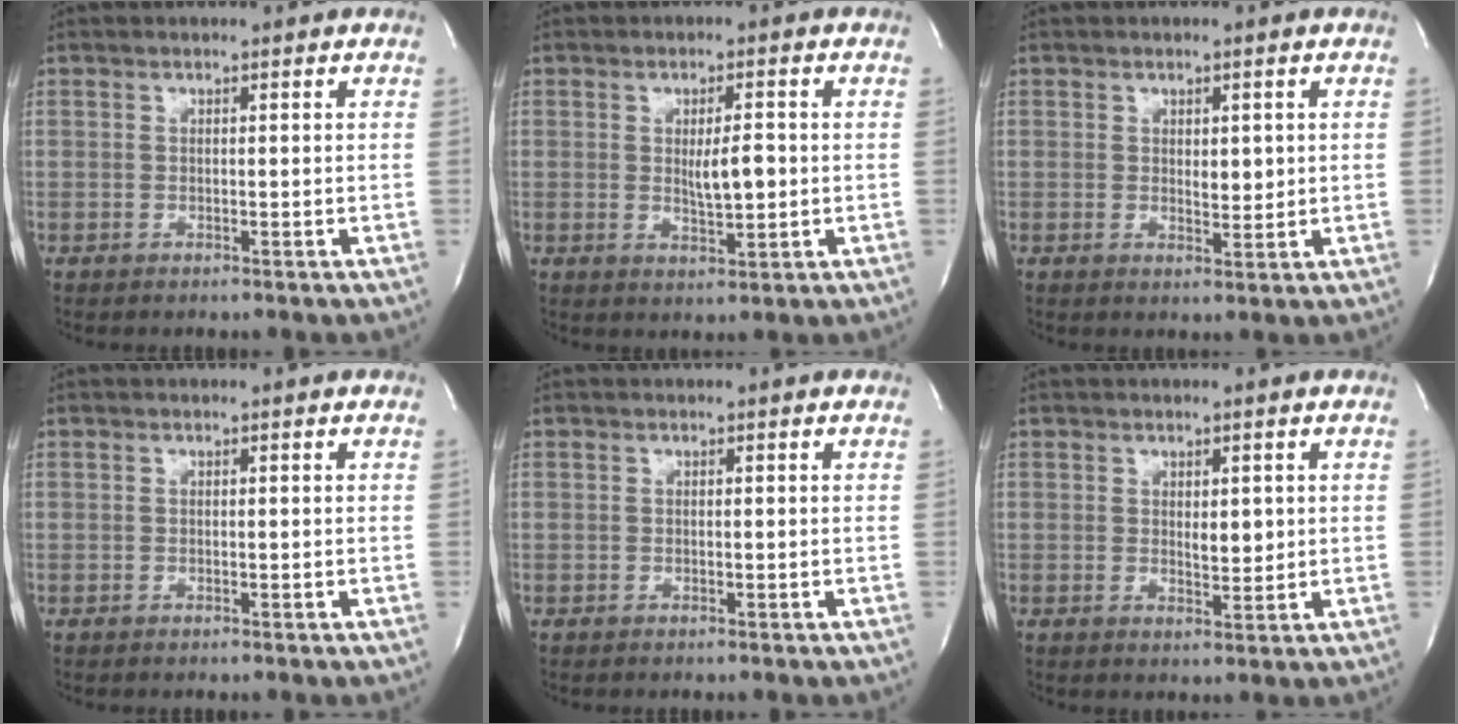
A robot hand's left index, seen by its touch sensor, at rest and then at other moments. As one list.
[{"total": 4.3, "force": [-0.1, 1.0, 4.2], "torque": [-0.072, -0.004, 0.003]}, {"total": 2.1, "force": [0.4, 1.0, 1.8], "torque": [-0.027, -0.006, 0.010]}, {"total": 0.0}, {"total": 0.0}, {"total": 2.5, "force": [0.4, 1.0, 2.2], "torque": [-0.034, -0.007, 0.011]}]